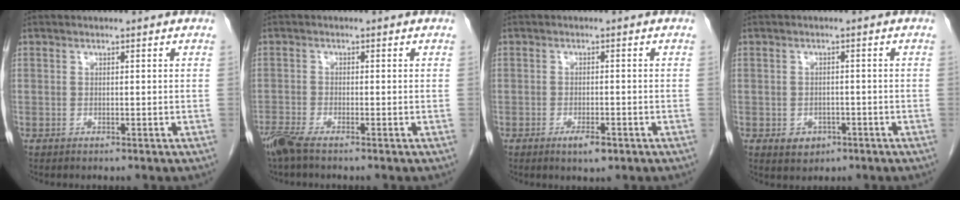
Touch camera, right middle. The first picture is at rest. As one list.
[{"total": 3.8, "force": [-2.9, 0.3, 2.4], "torque": [-0.053, -0.010, -0.061]}, {"total": 2.8, "force": [-1.6, 0.8, 2.2], "torque": [-0.038, -0.002, -0.023]}, {"total": 2.8, "force": [-1.3, 2.2, 1.1], "torque": [-0.015, 0.004, -0.009]}]